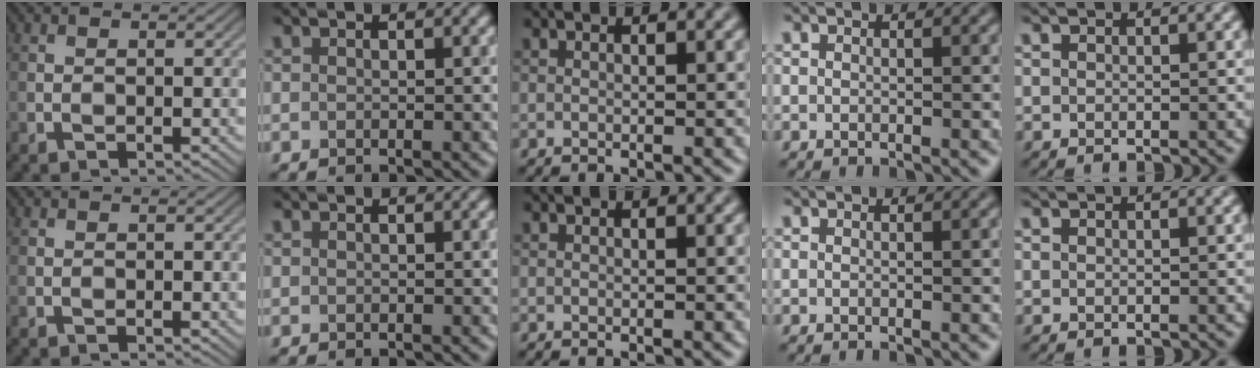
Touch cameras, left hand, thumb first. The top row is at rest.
{}